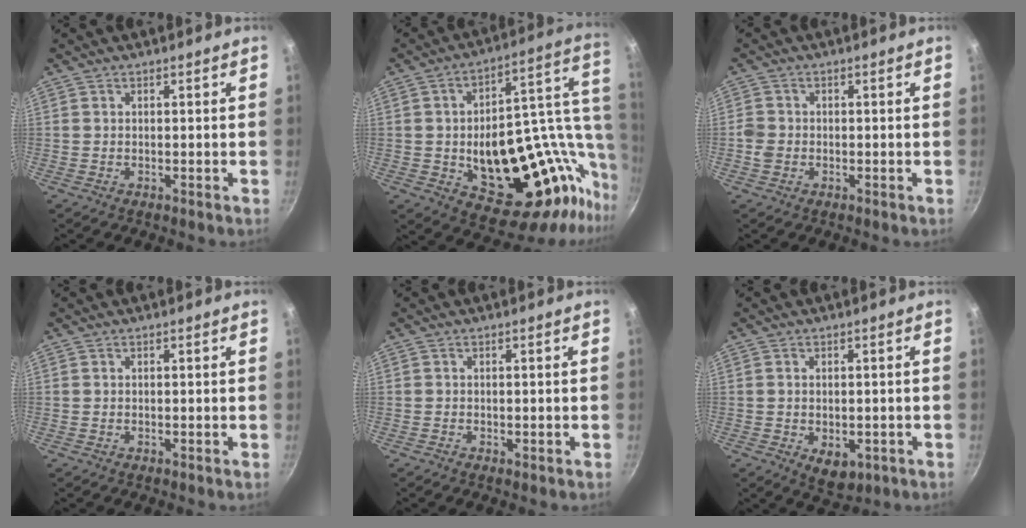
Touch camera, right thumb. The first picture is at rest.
{"total": 28.9, "force": [-3.0, 15.9, 24.0], "torque": [-0.268, 0.023, -0.022]}
{"total": 2.7, "force": [-0.7, 2.3, 1.2], "torque": [-0.020, 0.012, -0.016]}
{"total": 0.0}
{"total": 0.6, "force": [-0.3, 0.4, 0.4], "torque": [-0.003, -0.001, -0.005]}
{"total": 5.6, "force": [-1.5, 3.5, 4.0], "torque": [-0.048, -0.005, -0.012]}